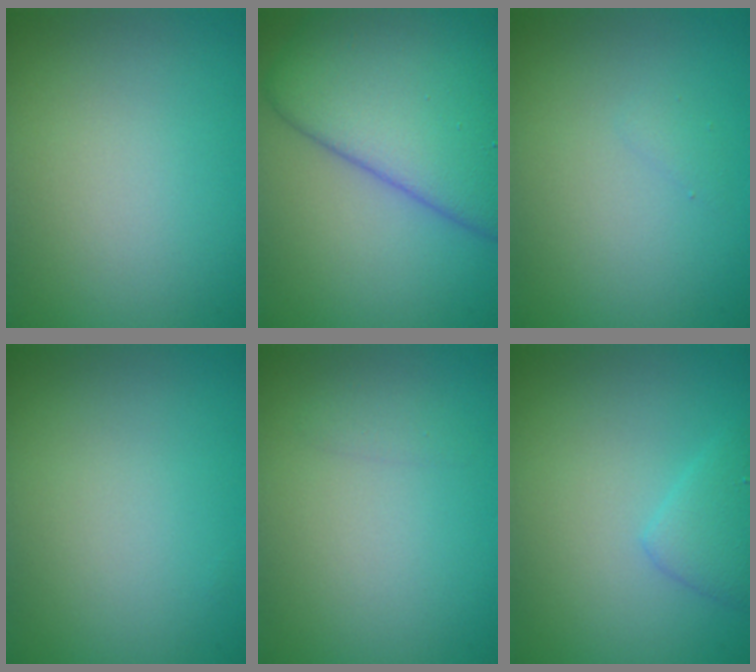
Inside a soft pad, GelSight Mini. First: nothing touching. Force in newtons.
{"total": 11.1, "press": 11.1, "slide": 0.5}
{"total": 0.5, "press": 0.5, "slide": 0.1}
{"total": 0.0}
{"total": 0.7, "press": 0.7, "slide": 0.0}
{"total": 2.2, "press": 2.2, "slide": 0.1}